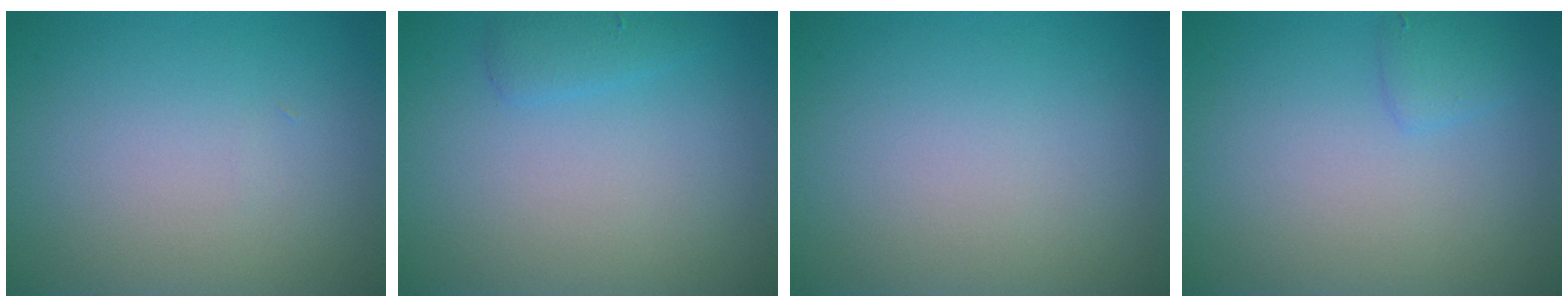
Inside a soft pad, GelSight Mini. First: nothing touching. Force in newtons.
{"total": 1.3, "press": 1.3, "slide": 0.1}
{"total": 0.0}
{"total": 1.2, "press": 1.2, "slide": 0.1}